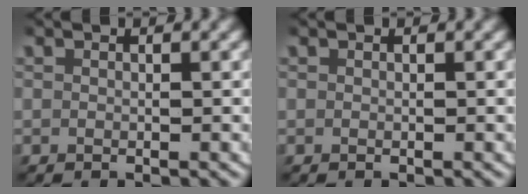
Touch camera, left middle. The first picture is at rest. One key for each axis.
{"total": 0.0}